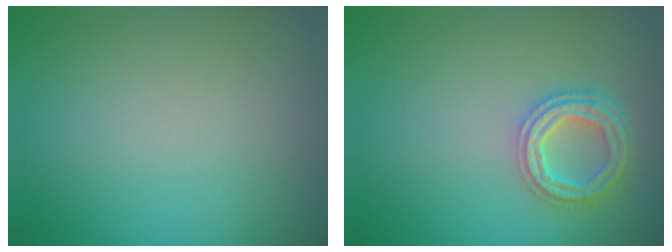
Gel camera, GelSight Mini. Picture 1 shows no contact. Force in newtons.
{"total": 4.3, "press": 3.3, "slide": 2.8}